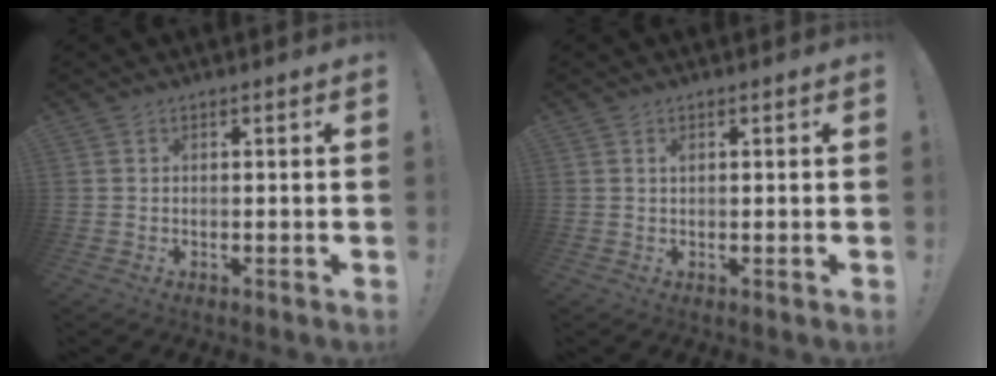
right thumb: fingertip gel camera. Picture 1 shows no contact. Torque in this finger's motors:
{"motor_torque": [-0.06, 0.16, 0.06, -0.14, 0.03]}